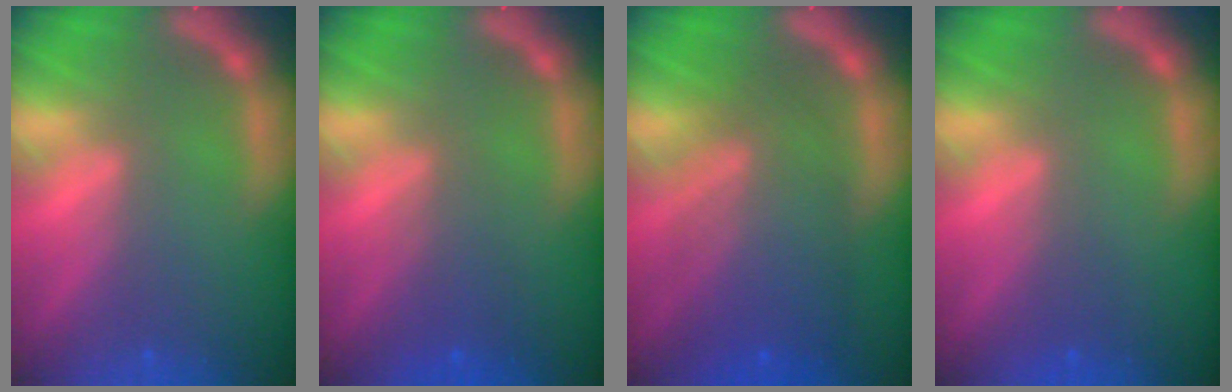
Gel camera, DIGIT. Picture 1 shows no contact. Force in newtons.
{"total": 2.5}
{"total": 8.1}
{"total": 0.9}